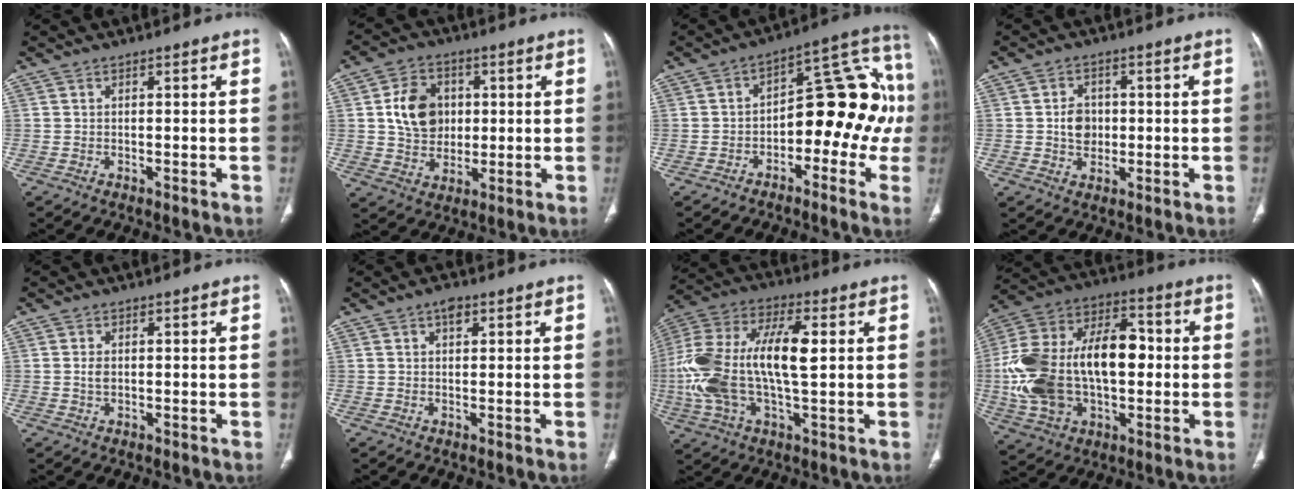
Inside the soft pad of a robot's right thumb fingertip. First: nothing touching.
{"total": 10.7, "force": [1.7, 8.6, 6.2], "torque": [-0.076, -0.002, 0.032]}
{"total": 17.6, "force": [-2.8, 9.9, 14.3], "torque": [-0.142, 0.060, -0.046]}
{"total": 5.2, "force": [0.0, 4.2, 3.0], "torque": [-0.029, 0.004, 0.000]}
{"total": 1.9, "force": [0.0, 1.3, 1.4], "torque": [-0.028, 0.001, 0.001]}
{"total": 2.2, "force": [1.1, 1.3, 1.4], "torque": [-0.009, 0.000, 0.015]}
{"total": 20.9, "force": [0.9, 9.1, 18.8], "torque": [-0.408, 0.021, 0.010]}
{"total": 25.9, "force": [-0.8, 15.8, 20.5], "torque": [-0.385, 0.030, -0.004]}